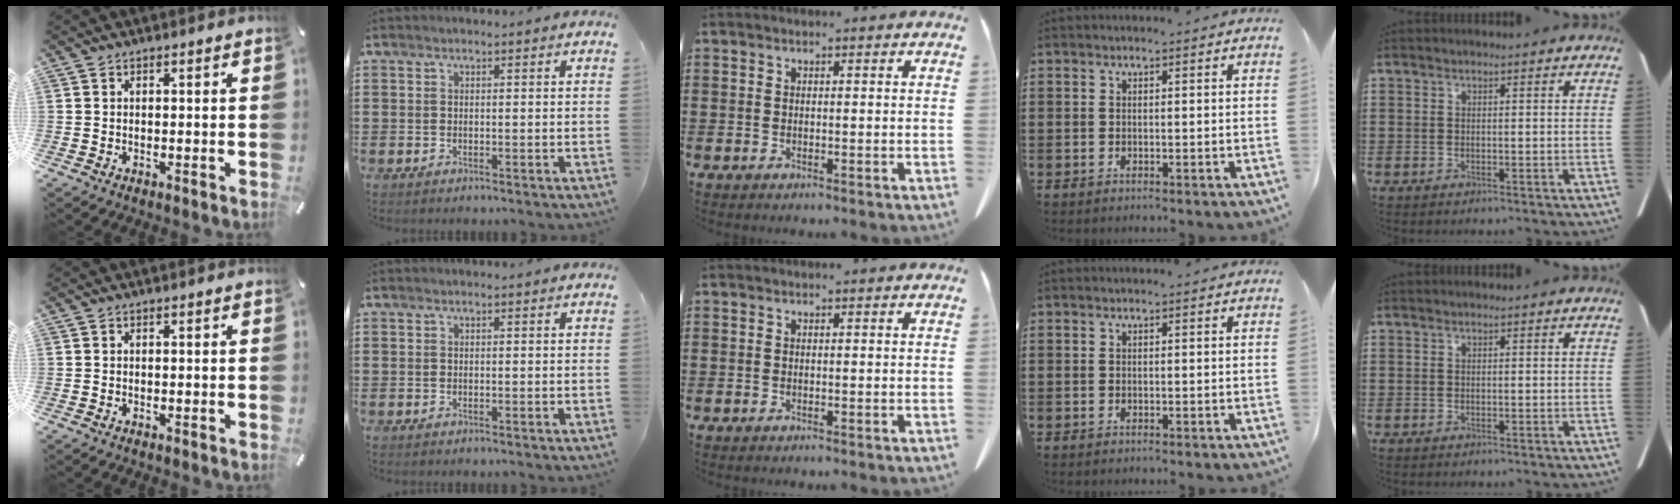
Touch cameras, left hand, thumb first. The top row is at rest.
{}